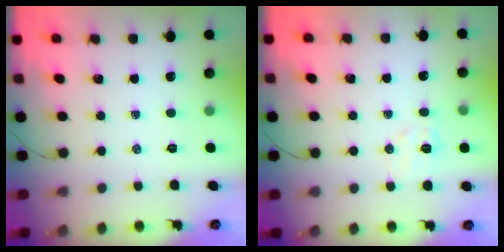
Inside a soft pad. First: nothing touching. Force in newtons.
{"total": 5.7, "press": 5.5, "slide": 1.4}